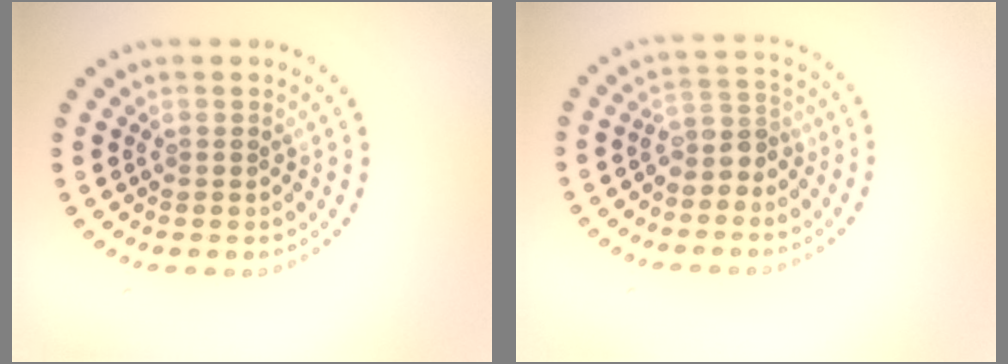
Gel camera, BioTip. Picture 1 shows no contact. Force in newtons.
{"total": 2.6, "press": 2.0, "slide": 1.6}